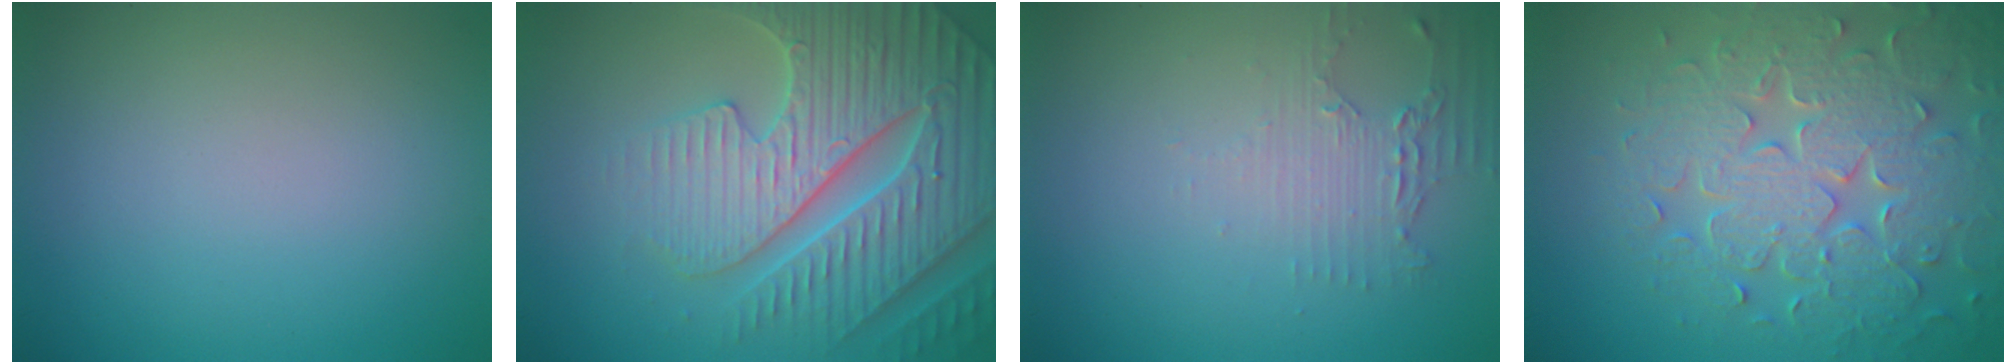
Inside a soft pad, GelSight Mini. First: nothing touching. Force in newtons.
{"total": 7.6, "press": 7.4, "slide": 1.8}
{"total": 2.1, "press": 1.6, "slide": 1.4}
{"total": 8.1, "press": 6.2, "slide": 5.1}